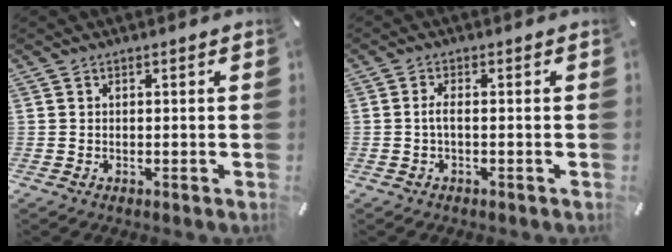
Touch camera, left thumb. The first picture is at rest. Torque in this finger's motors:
{"motor_torque": [0.01, 0.18, 0.13, 0.06, -0.03]}